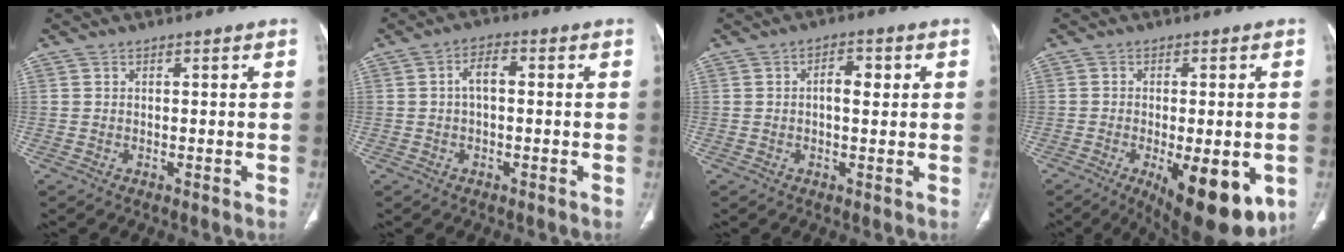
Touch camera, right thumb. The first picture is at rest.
{"total": 3.8, "force": [0.1, 1.9, 3.3], "torque": [-0.056, 0.012, -0.002]}
{"total": 3.9, "force": [0.6, 1.9, 3.4], "torque": [-0.044, 0.006, 0.006]}
{"total": 16.0, "force": [-5.7, 6.3, 13.5], "torque": [-0.149, -0.013, -0.065]}